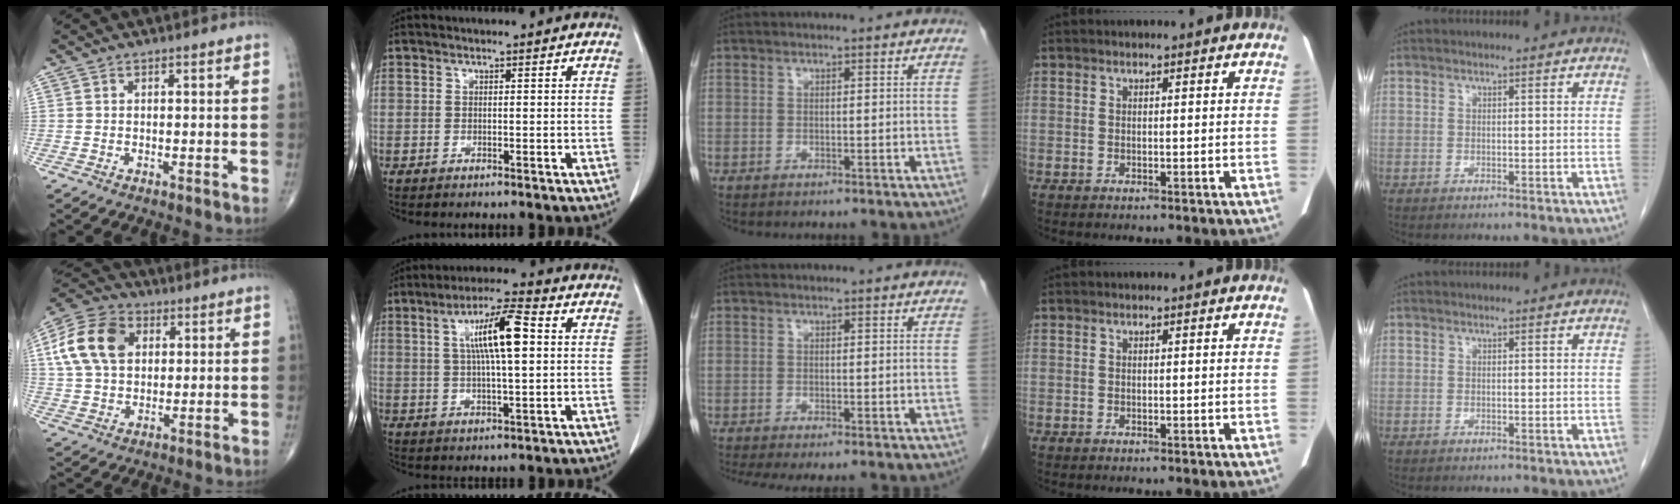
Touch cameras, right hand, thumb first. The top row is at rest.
{"thumb": {"total": 14.2, "force": [3.7, 10.1, 9.3], "torque": [-0.164, 0.010, 0.062]}, "index": {"total": 9.9, "force": [2.2, 1.6, 9.5], "torque": [-0.169, 0.016, 0.035]}, "middle": {"total": 4.5, "force": [-3.5, 0.8, 2.6], "torque": [-0.037, -0.012, -0.055]}}